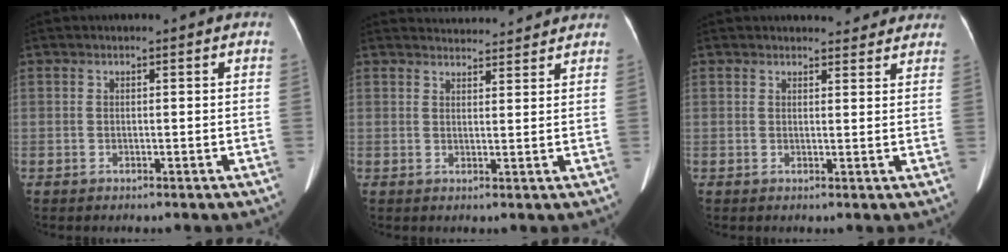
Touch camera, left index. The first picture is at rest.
{"total": 7.1, "force": [7.0, 1.0, 0.9], "torque": [-0.010, 0.022, 0.083]}
{"total": 6.4, "force": [6.0, 2.0, 1.3], "torque": [0.003, 0.002, 0.055]}